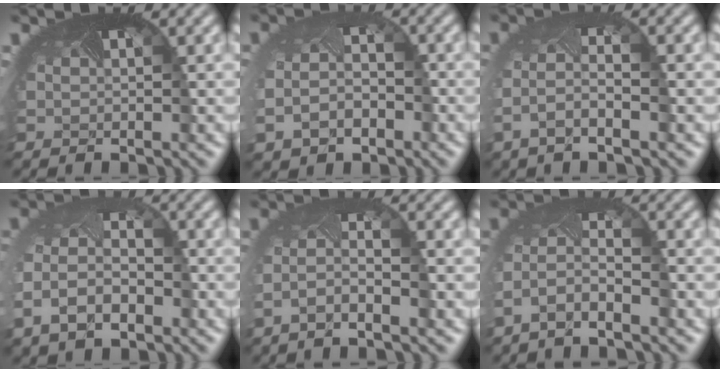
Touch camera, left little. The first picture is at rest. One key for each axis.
{"total": 4.5, "fx": -2.0, "fy": 3.1, "fz": 2.6, "tx": -0.063, "ty": -0.023, "tz": -0.027}
{"total": 3.4, "fx": -1.5, "fy": 0.9, "fz": 3.0, "tx": -0.072, "ty": -0.004, "tz": -0.030}
{"total": 5.5, "fx": -2.4, "fy": 3.5, "fz": 3.5, "tx": -0.083, "ty": -0.017, "tz": -0.042}
{"total": 3.2, "fx": -1.7, "fy": 0.5, "fz": 2.7, "tx": -0.058, "ty": -0.006, "tz": -0.037}
{"total": 3.1, "fx": -2.3, "fy": 0.7, "fz": 2.0, "tx": -0.055, "ty": -0.005, "tz": -0.051}